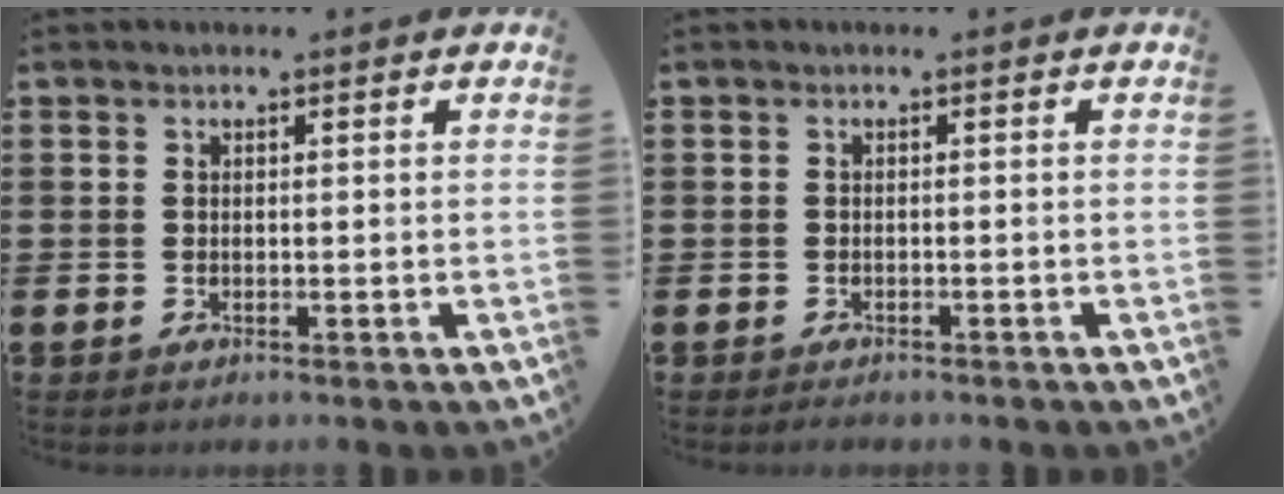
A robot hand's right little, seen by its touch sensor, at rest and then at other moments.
{"total": 0.5, "force": [-0.5, 0.2, 0.1], "torque": [-0.004, -0.001, -0.011]}